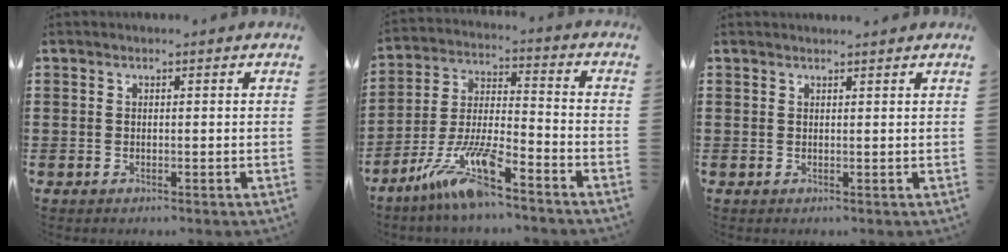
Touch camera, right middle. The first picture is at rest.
{"total": 10.7, "force": [-8.1, 1.4, 6.8], "torque": [-0.155, -0.001, -0.162]}
{"total": 0.9, "force": [0.9, -0.1, 0.0], "torque": [-0.002, -0.004, 0.018]}